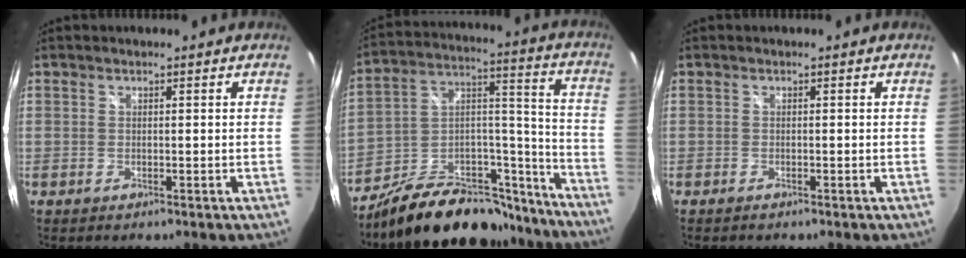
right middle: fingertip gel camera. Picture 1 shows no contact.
{"total": 22.4, "force": [-17.4, 9.4, 10.4], "torque": [-0.167, 0.061, -0.249]}
{"total": 0.9, "force": [-0.8, 0.2, 0.4], "torque": [-0.009, -0.004, -0.016]}